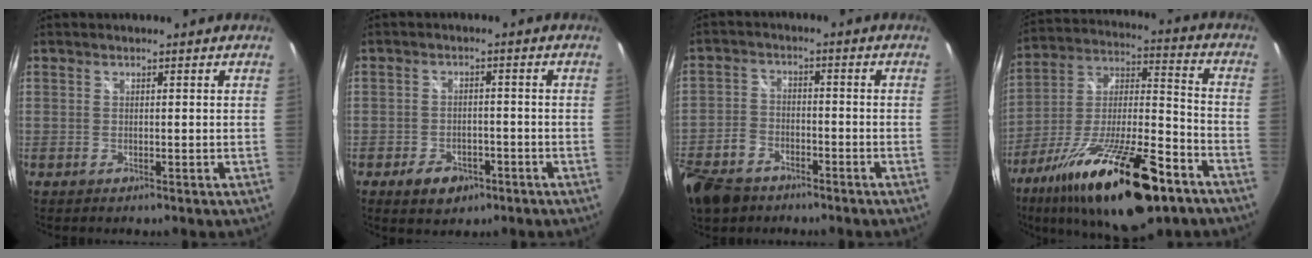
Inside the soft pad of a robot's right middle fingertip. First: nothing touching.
{"total": 5.9, "force": [-3.5, 3.8, 2.8], "torque": [-0.070, 0.002, -0.046]}
{"total": 11.1, "force": [-7.1, 7.2, 4.5], "torque": [-0.132, 0.004, -0.128]}
{"total": 27.8, "force": [-16.5, 8.4, 20.8], "torque": [-0.365, -0.033, -0.270]}